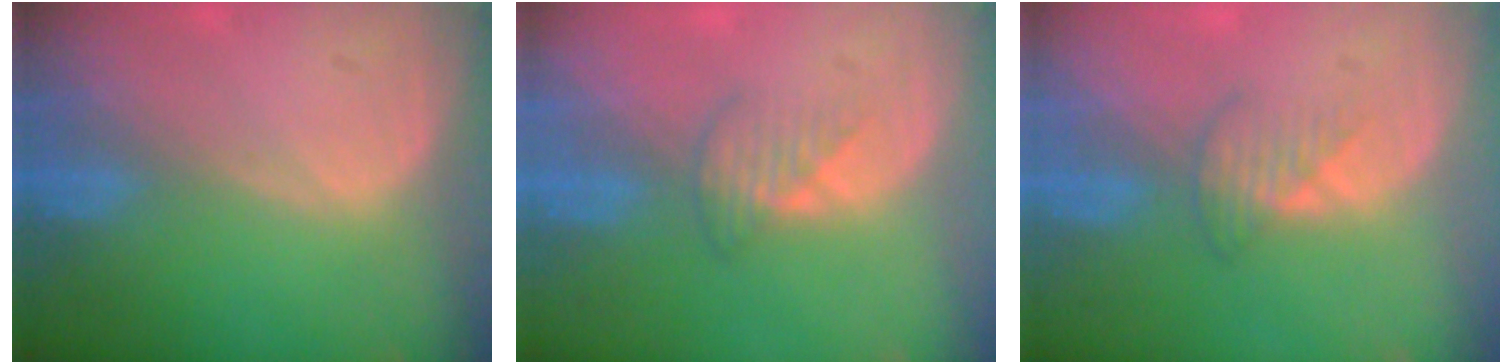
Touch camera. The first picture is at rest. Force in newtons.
{"total": 2.5, "press": 2.5, "slide": 0.4}
{"total": 2.8, "press": 2.7, "slide": 0.8}